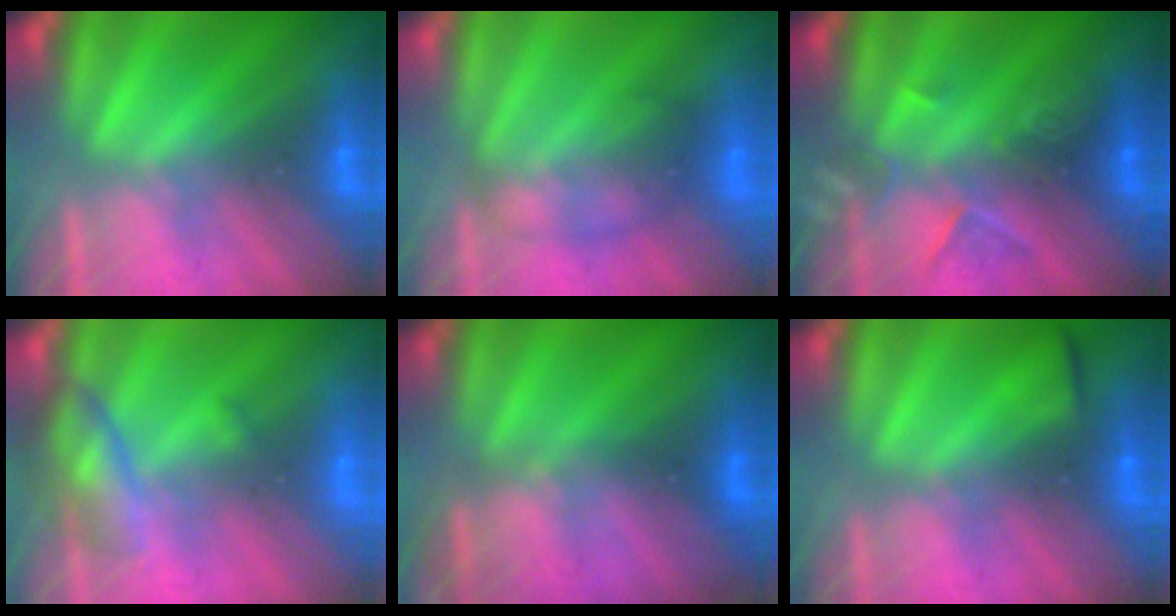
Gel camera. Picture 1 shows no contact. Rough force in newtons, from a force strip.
{"total": 1.8}
{"total": 2.4}
{"total": 2.7}
{"total": 2.9}
{"total": 1.8}